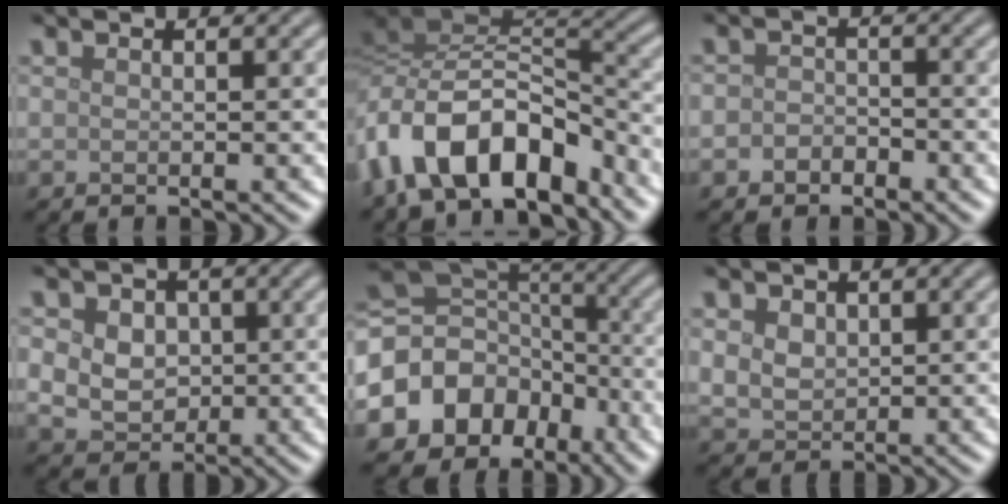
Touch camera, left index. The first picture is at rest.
{"total": 11.4, "force": [-6.6, 6.0, 7.2], "torque": [-0.121, 0.014, -0.130]}
{"total": 1.8, "force": [-1.0, 1.3, 0.7], "torque": [-0.009, 0.004, -0.023]}
{"total": 6.7, "force": [1.6, 5.4, 3.6], "torque": [-0.061, 0.030, 0.012]}
{"total": 11.2, "force": [-5.3, 9.0, 4.0], "torque": [-0.104, 0.005, -0.100]}
{"total": 2.6, "force": [0.9, 2.0, 1.4], "torque": [-0.031, -0.001, 0.019]}